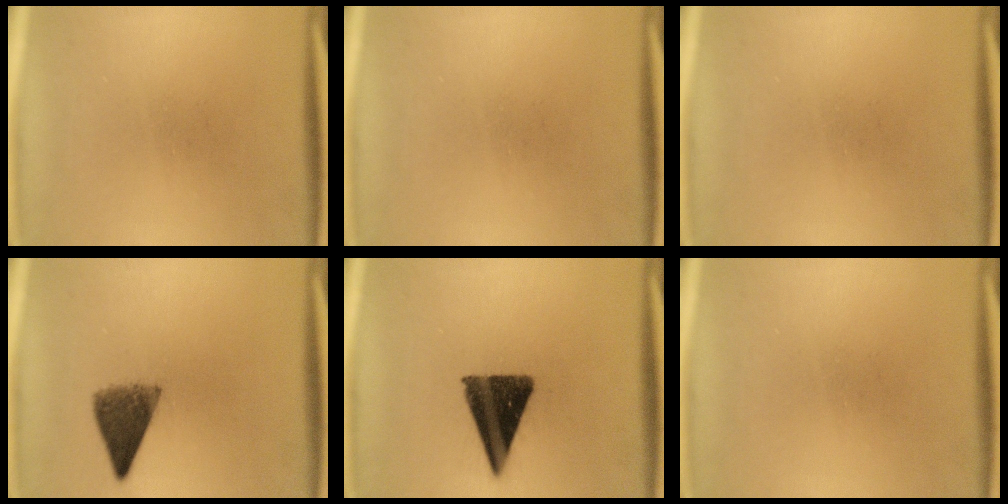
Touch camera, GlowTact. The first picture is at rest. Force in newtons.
{"total": 0.0}
{"total": 0.0}
{"total": 6.3}
{"total": 13.0}
{"total": 0.0}